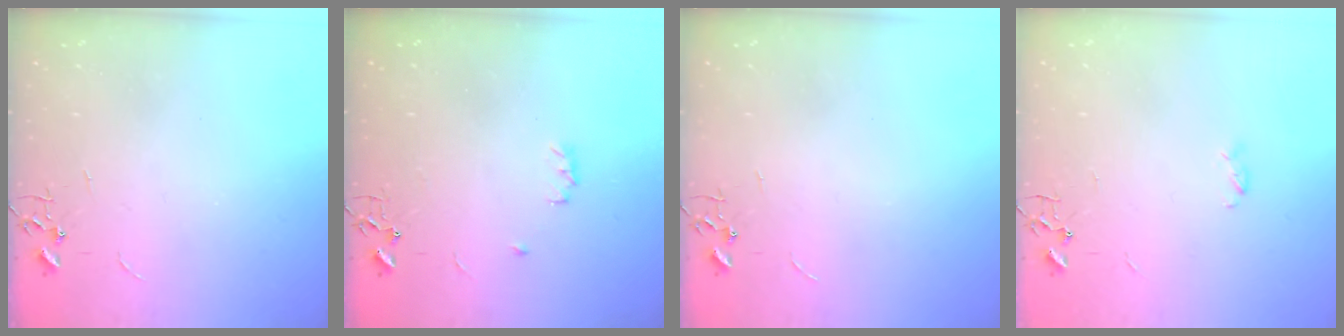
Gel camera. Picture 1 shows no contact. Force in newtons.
{"total": 4.2, "press": 4.1, "slide": 0.9}
{"total": 0.0}
{"total": 2.9, "press": 2.9, "slide": 0.3}